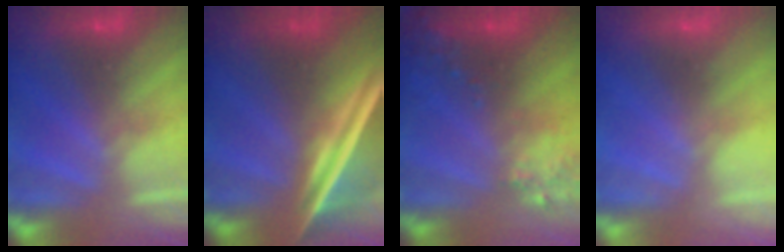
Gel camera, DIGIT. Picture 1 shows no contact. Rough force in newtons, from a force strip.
{"total": 7.5}
{"total": 5.6}
{"total": 2.3}